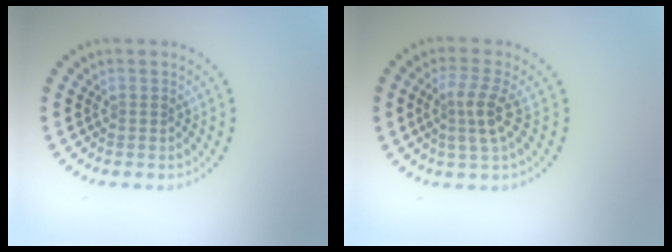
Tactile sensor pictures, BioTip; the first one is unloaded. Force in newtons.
{"total": 2.9, "press": 2.5, "slide": 1.5}